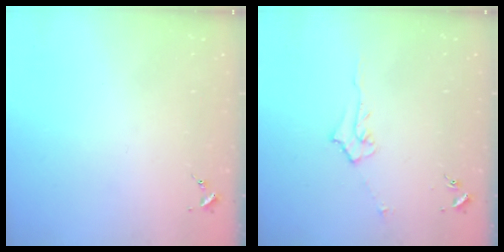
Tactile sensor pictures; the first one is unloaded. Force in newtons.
{"total": 5.1, "press": 5.0, "slide": 0.6}